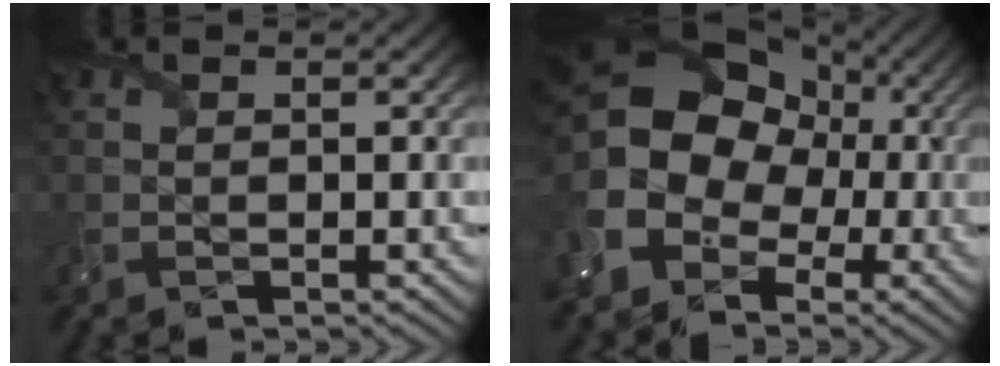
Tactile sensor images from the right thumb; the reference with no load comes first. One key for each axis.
{"total": 15.5, "fx": -0.4, "fy": 12.7, "fz": 8.7, "tx": -0.214, "ty": -0.009, "tz": -0.015}